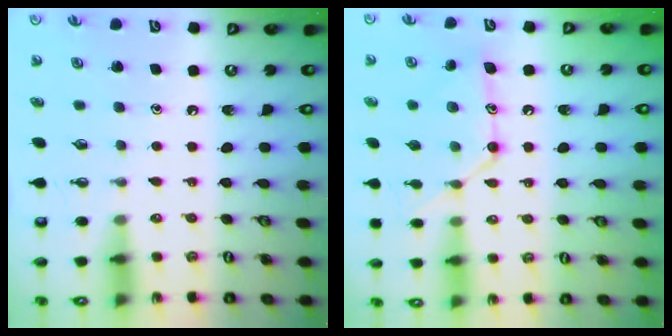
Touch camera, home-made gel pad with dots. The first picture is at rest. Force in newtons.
{"total": 14.8, "press": 14.8, "slide": 1.2}